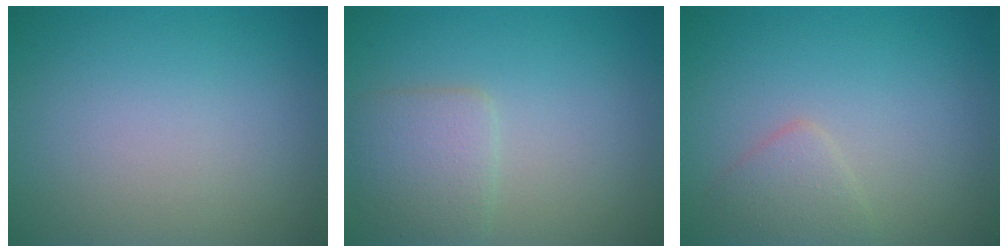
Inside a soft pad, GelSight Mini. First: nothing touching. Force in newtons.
{"total": 2.9, "press": 2.9, "slide": 0.0}
{"total": 1.9, "press": 1.9, "slide": 0.0}